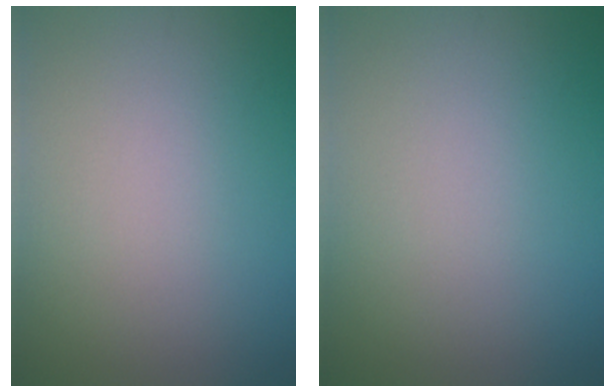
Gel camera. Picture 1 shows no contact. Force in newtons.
{"total": 0.0}